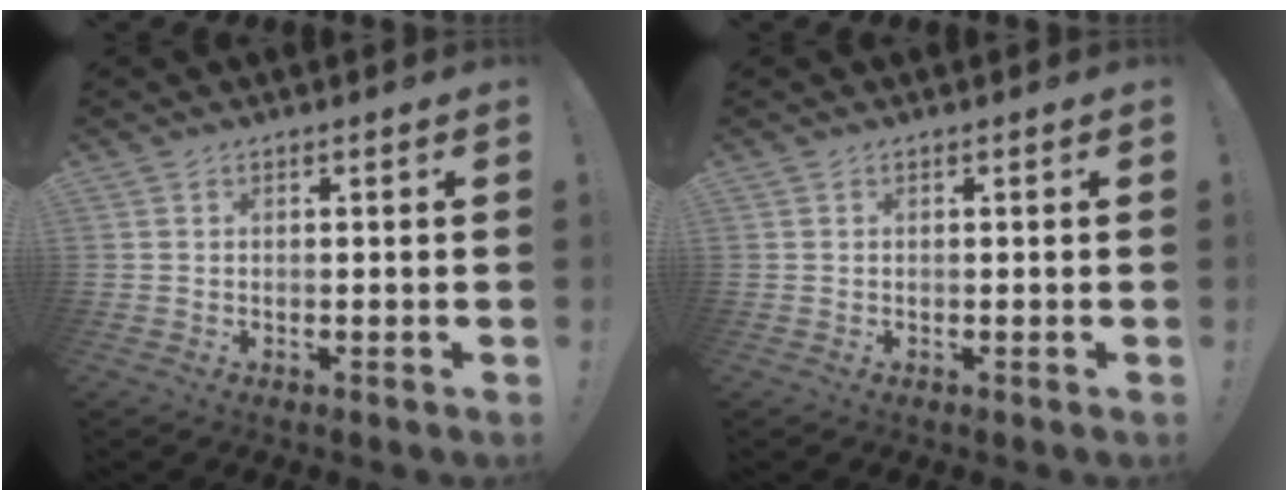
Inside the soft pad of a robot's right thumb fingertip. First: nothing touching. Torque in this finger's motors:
{"motor_torque": [0.00, 0.00, -0.07, 0.07, 0.03]}